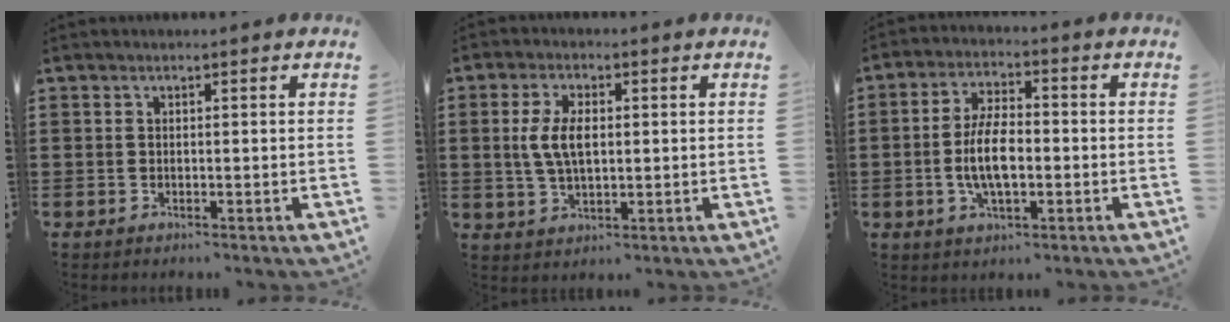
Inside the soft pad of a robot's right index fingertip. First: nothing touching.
{"total": 6.0, "force": [0.6, 3.0, 5.2], "torque": [-0.119, 0.006, 0.003]}
{"total": 7.7, "force": [-1.1, 3.2, 6.9], "torque": [-0.146, -0.002, -0.025]}